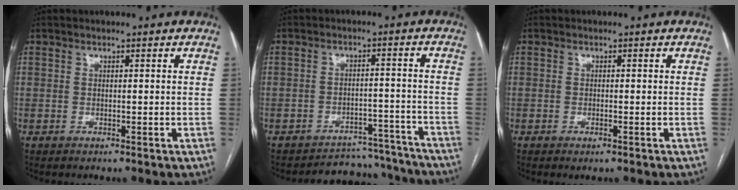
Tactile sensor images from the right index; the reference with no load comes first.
{"total": 10.7, "force": [-10.2, 3.4, -0.9], "torque": [0.035, 0.042, -0.127]}
{"total": 0.9, "force": [-0.6, 0.1, 0.7], "torque": [-0.014, -0.002, -0.007]}